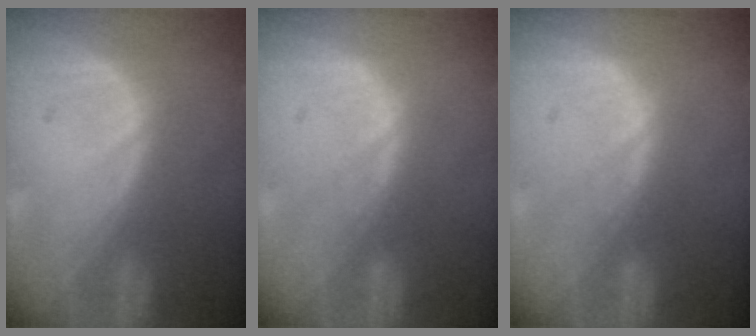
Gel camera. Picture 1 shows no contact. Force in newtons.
{"total": 1.0, "press": 1.0, "slide": 0.2}
{"total": 1.0, "press": 1.0, "slide": 0.2}